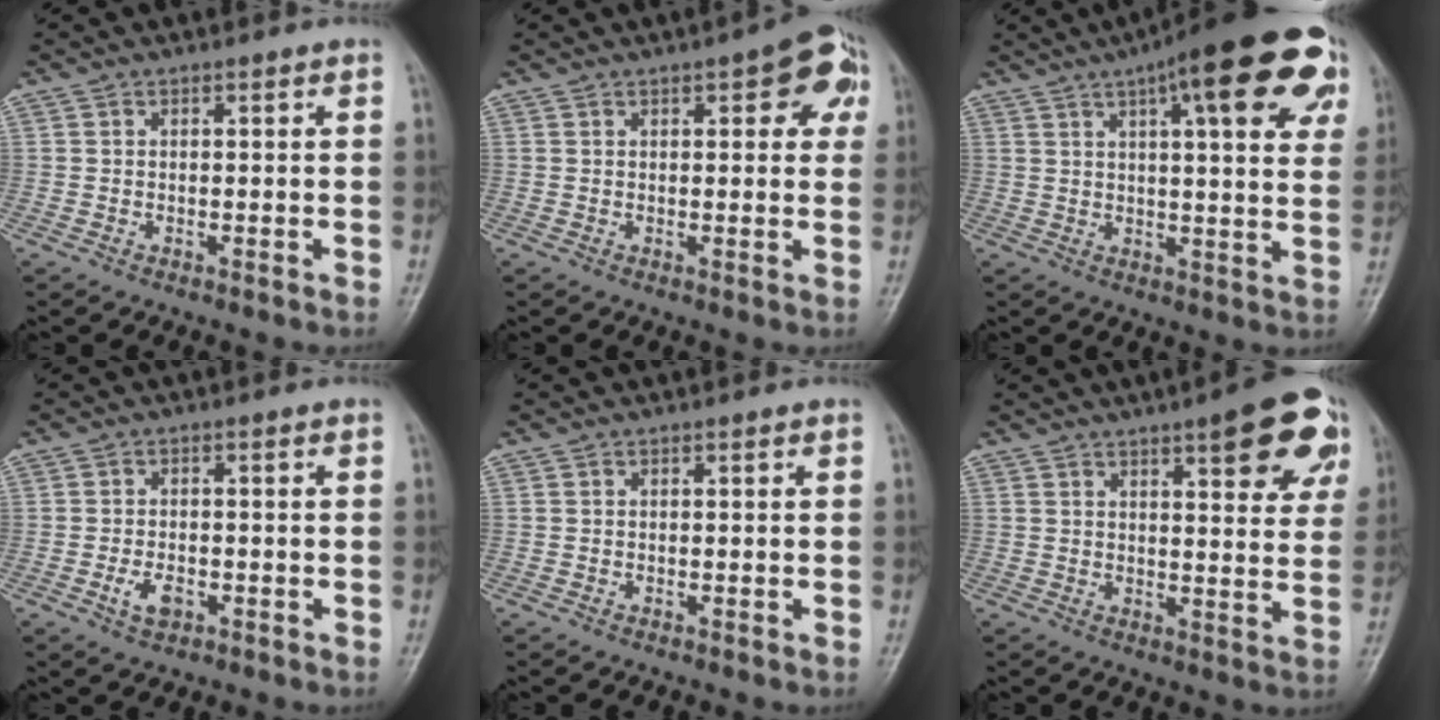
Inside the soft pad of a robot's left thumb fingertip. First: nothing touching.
{"total": 8.7, "force": [3.4, 3.5, 7.2], "torque": [-0.054, 0.004, 0.031]}
{"total": 22.6, "force": [10.7, 6.5, 18.8], "torque": [-0.240, -0.002, 0.138]}
{"total": 3.5, "force": [-1.4, 2.1, 2.5], "torque": [-0.045, 0.005, -0.024]}
{"total": 0.0}
{"total": 14.6, "force": [7.5, 4.4, 11.8], "torque": [-0.110, -0.024, 0.090]}